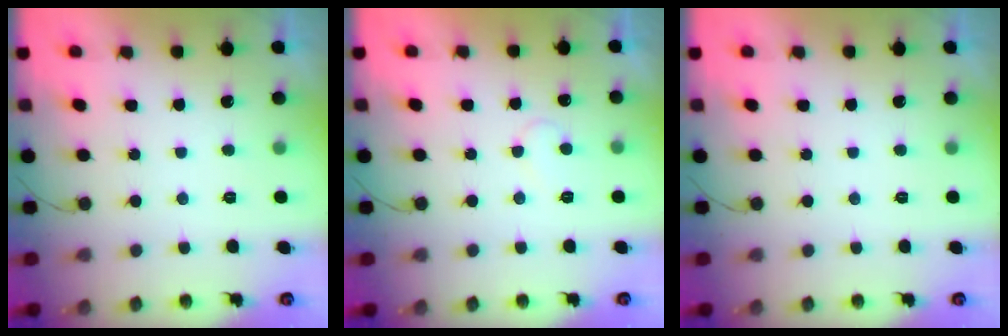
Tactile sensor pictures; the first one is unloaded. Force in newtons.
{"total": 5.3, "press": 5.3, "slide": 0.4}
{"total": 0.0}